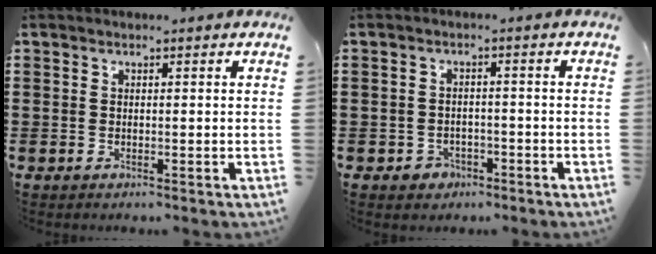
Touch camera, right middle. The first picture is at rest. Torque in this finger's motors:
{"motor_torque": [0.20, 0.28, 0.13, 0.03]}